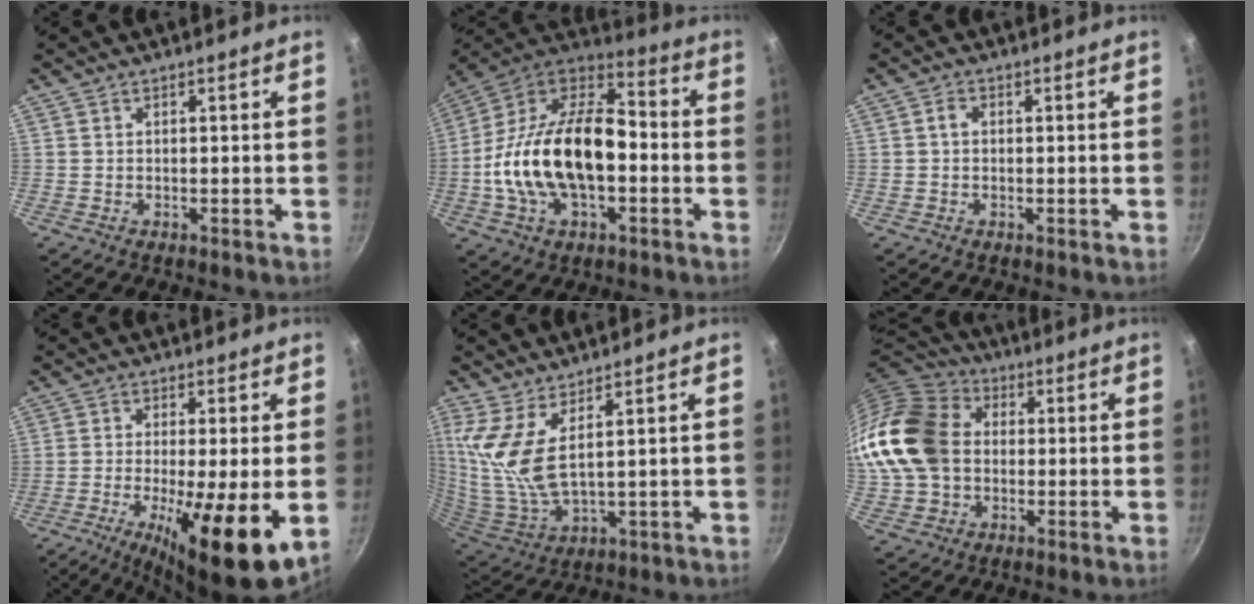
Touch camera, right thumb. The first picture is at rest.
{"total": 24.4, "force": [-3.3, 14.0, 19.7], "torque": [-0.347, 0.051, -0.071]}
{"total": 0.9, "force": [0.0, 0.7, 0.6], "torque": [-0.009, 0.006, -0.001]}
{"total": 13.7, "force": [-3.2, 2.6, 13.0], "torque": [-0.224, -0.012, -0.052]}
{"total": 10.6, "force": [5.6, 3.4, 8.4], "torque": [-0.173, -0.051, 0.120]}
{"total": 22.2, "force": [1.3, 17.1, 14.0], "torque": [-0.292, 0.043, 0.017]}